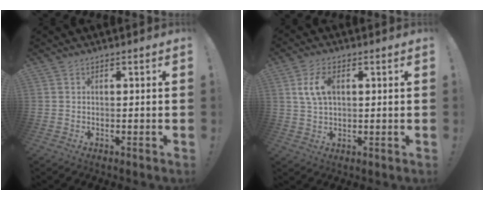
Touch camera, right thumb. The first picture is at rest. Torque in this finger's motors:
{"motor_torque": [0.57, 0.56, 0.09, -0.01, 0.02]}